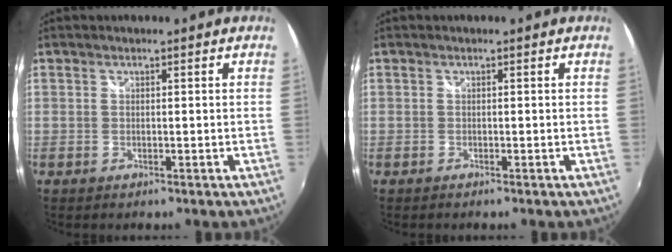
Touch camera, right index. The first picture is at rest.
{"total": 0.0}